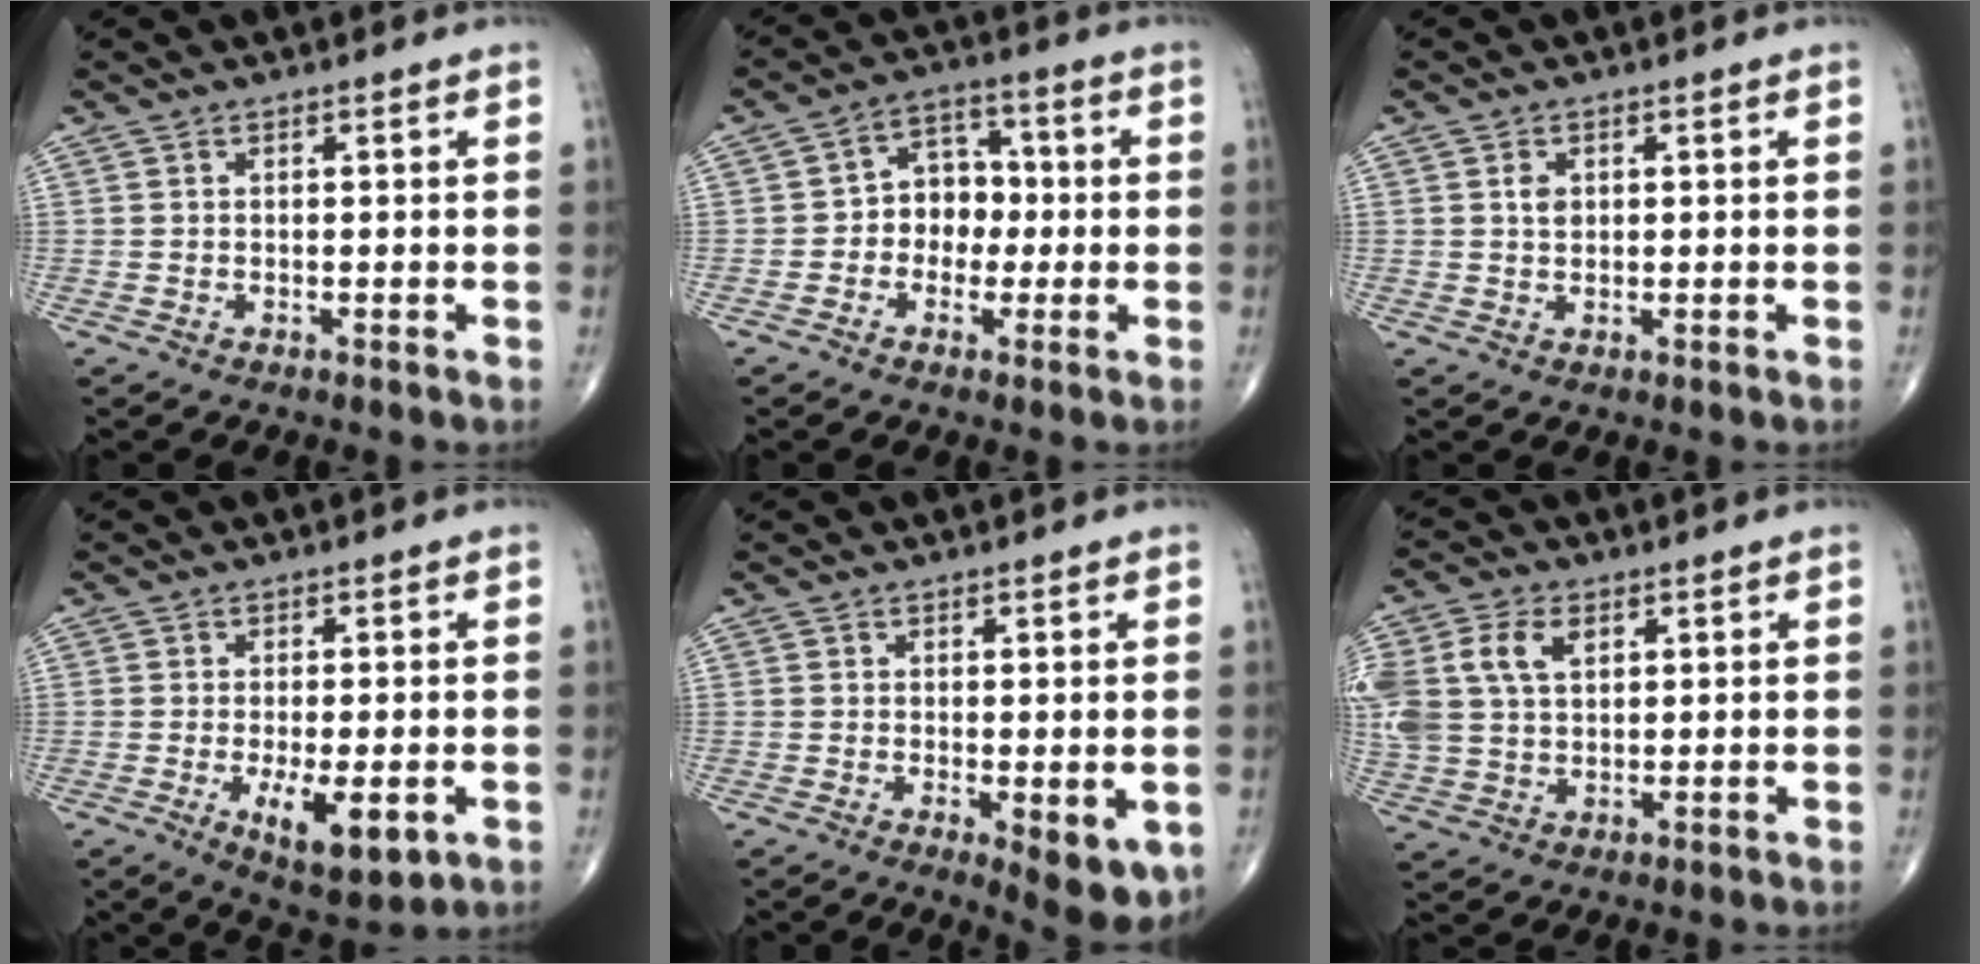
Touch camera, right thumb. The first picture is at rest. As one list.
[{"total": 7.7, "force": [-0.9, 6.3, 4.4], "torque": [-0.023, 0.030, -0.028]}, {"total": 1.9, "force": [0.5, 1.4, 1.2], "torque": [-0.015, -0.002, 0.007]}, {"total": 8.8, "force": [-2.5, 3.4, 7.8], "torque": [-0.117, -0.019, -0.032]}, {"total": 7.6, "force": [-2.0, 2.8, 6.8], "torque": [-0.085, -0.020, -0.022]}, {"total": 14.1, "force": [4.3, 9.8, 9.1], "torque": [-0.224, 0.010, 0.085]}]